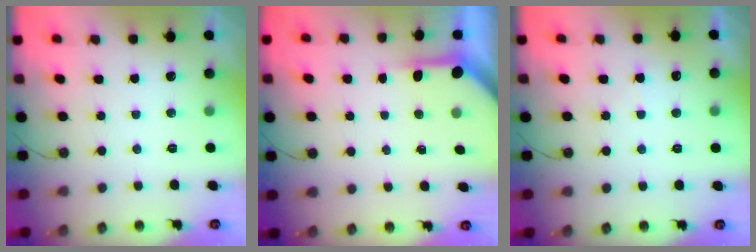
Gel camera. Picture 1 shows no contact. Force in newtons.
{"total": 3.8, "press": 3.8, "slide": 0.4}
{"total": 3.8, "press": 3.8, "slide": 0.6}